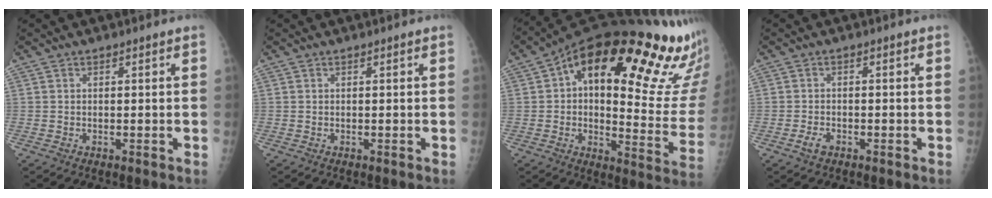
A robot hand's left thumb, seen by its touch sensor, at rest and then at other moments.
{"total": 0.0}
{"total": 30.0, "force": [16.4, 9.7, 23.2], "torque": [-0.256, -0.030, 0.220]}
{"total": 2.2, "force": [-1.3, 1.3, 1.2], "torque": [-0.026, 0.006, -0.024]}